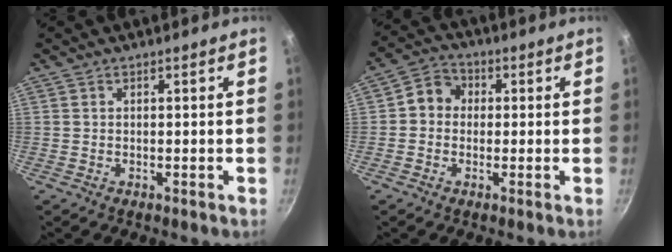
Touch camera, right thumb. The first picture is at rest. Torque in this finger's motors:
{"motor_torque": [-0.44, 0.74, 0.40, -0.31, 0.00]}